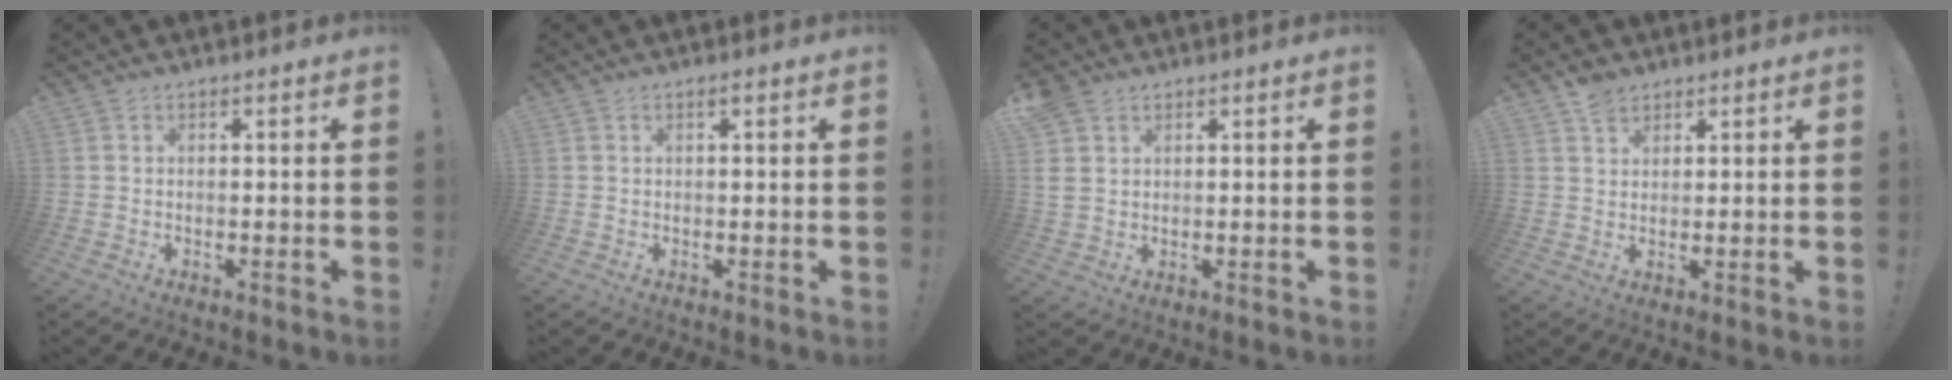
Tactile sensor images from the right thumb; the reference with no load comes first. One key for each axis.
{"total": 0.8, "fx": 0.5, "fy": 0.2, "fz": 0.6, "tx": -0.007, "ty": -0.001, "tz": 0.007}
{"total": 4.7, "fx": 2.8, "fy": 3.0, "fz": 2.3, "tx": -0.038, "ty": -0.006, "tz": 0.057}
{"total": 4.2, "fx": 3.3, "fy": 2.4, "fz": 1.1, "tx": -0.006, "ty": -0.015, "tz": 0.061}